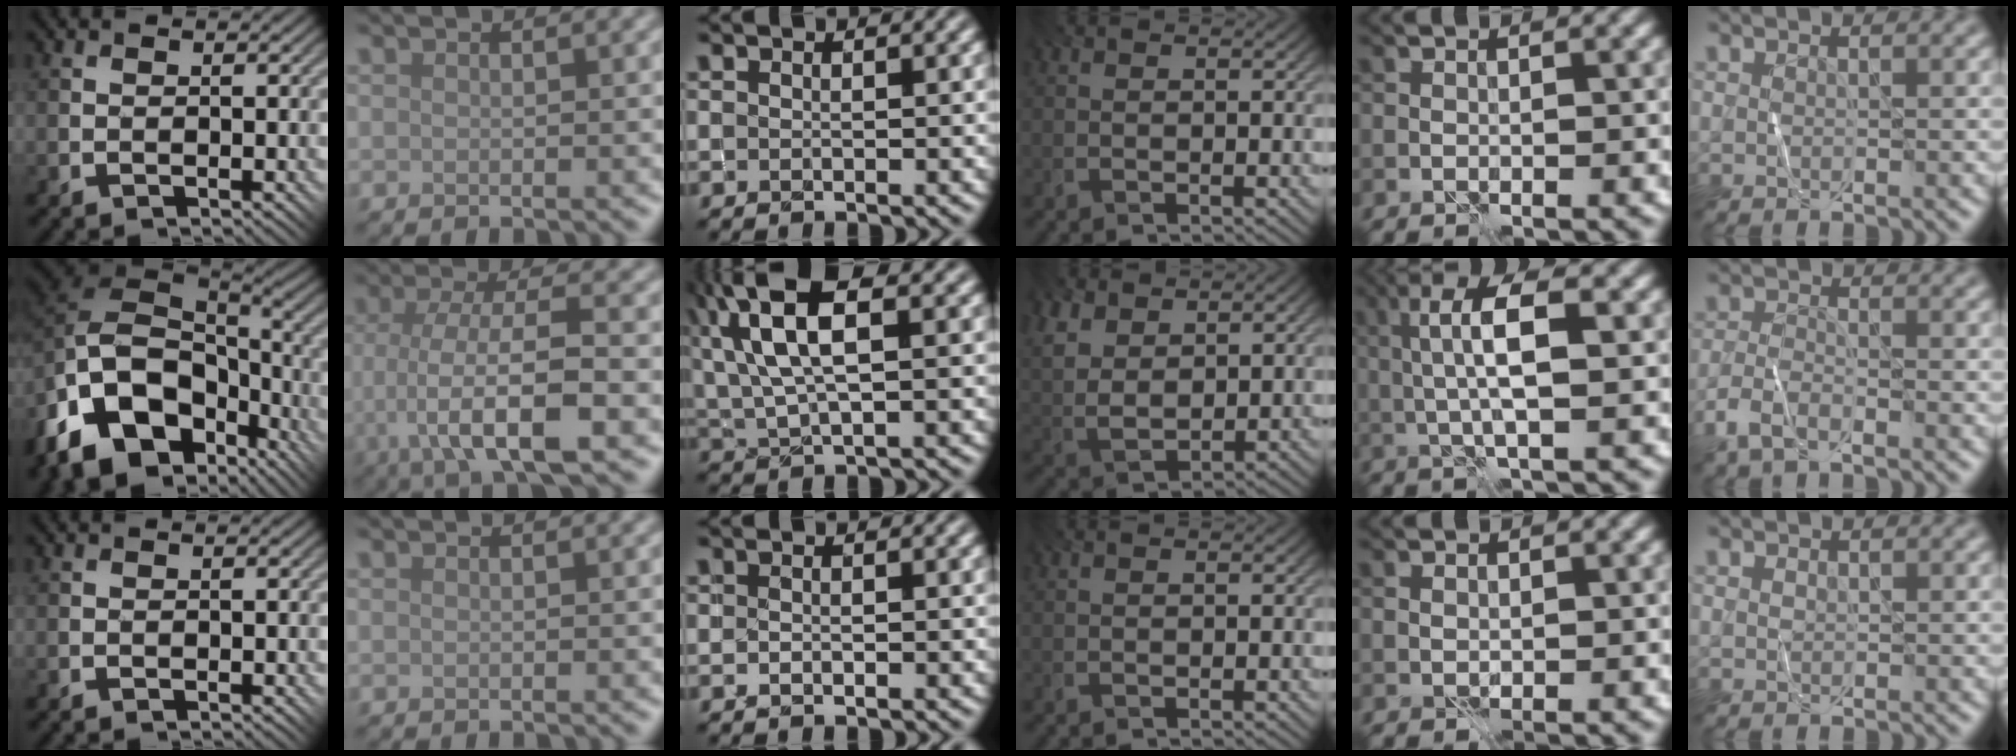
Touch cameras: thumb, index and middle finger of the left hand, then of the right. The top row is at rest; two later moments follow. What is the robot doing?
{"motion": "fold", "object": "shorts"}